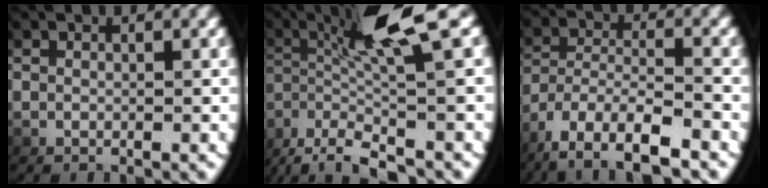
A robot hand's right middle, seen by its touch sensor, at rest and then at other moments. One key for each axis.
{"total": 7.2, "fx": 1.2, "fy": 2.1, "fz": 6.8, "tx": -0.141, "ty": 0.005, "tz": 0.030}
{"total": 6.7, "fx": -3.5, "fy": 3.4, "fz": 4.7, "tx": -0.110, "ty": -0.034, "tz": -0.040}